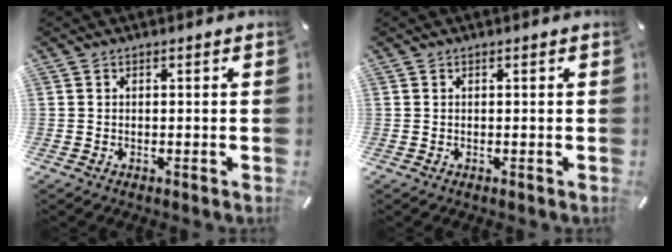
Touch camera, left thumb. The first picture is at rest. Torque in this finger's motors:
{"motor_torque": [0.00, 0.00, 0.00, 0.00, 0.00]}